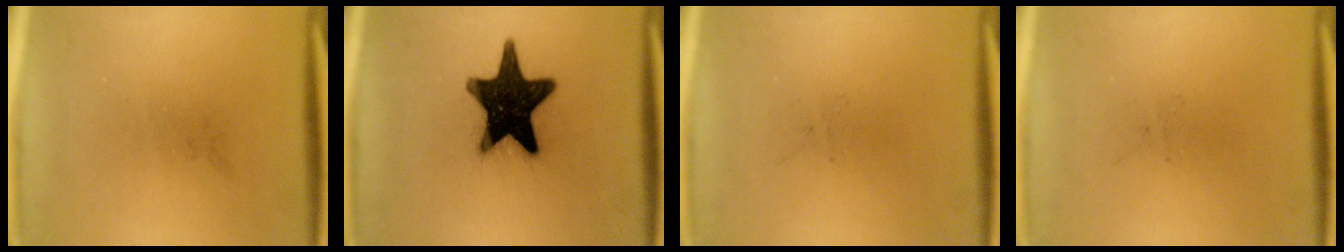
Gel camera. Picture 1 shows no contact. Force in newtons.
{"total": 19.1}
{"total": 0.0}
{"total": 0.0}